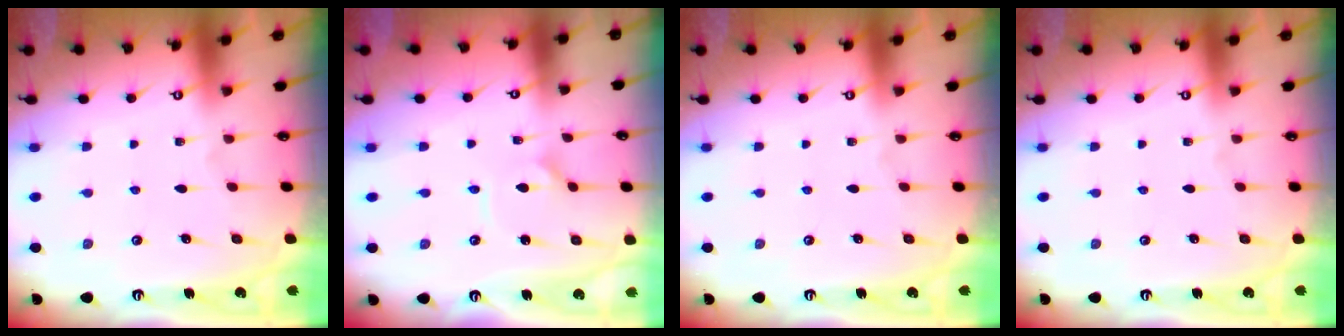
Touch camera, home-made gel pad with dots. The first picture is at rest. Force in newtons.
{"total": 2.9, "press": 2.8, "slide": 0.4}
{"total": 0.0}
{"total": 0.0}